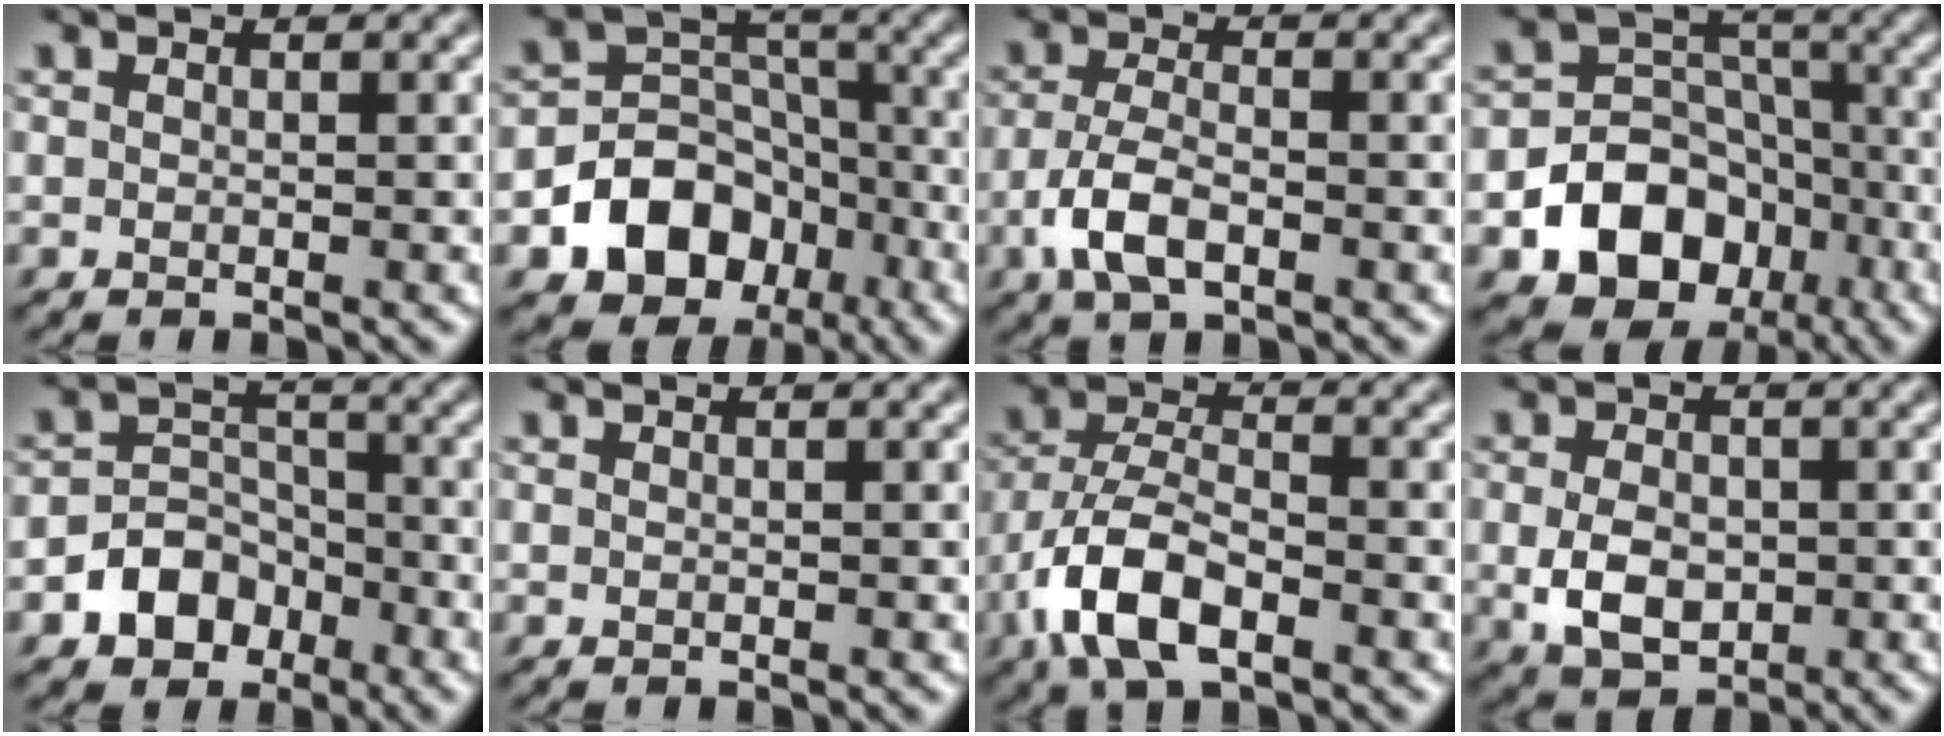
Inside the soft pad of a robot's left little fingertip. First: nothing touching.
{"total": 10.0, "force": [-4.8, 7.8, 4.1], "torque": [-0.053, -0.001, -0.109]}
{"total": 4.2, "force": [-2.0, 1.9, 3.2], "torque": [-0.067, -0.001, -0.042]}
{"total": 11.7, "force": [-5.6, 9.3, 4.5], "torque": [-0.056, -0.012, -0.122]}
{"total": 4.8, "force": [-2.7, 3.6, 1.8], "torque": [-0.012, 0.005, -0.054]}
{"total": 0.0}
{"total": 7.4, "force": [-3.8, 3.3, 5.4], "torque": [-0.111, 0.000, -0.084]}
{"total": 4.4, "force": [-0.7, 3.1, 3.0], "torque": [-0.062, -0.006, -0.013]}